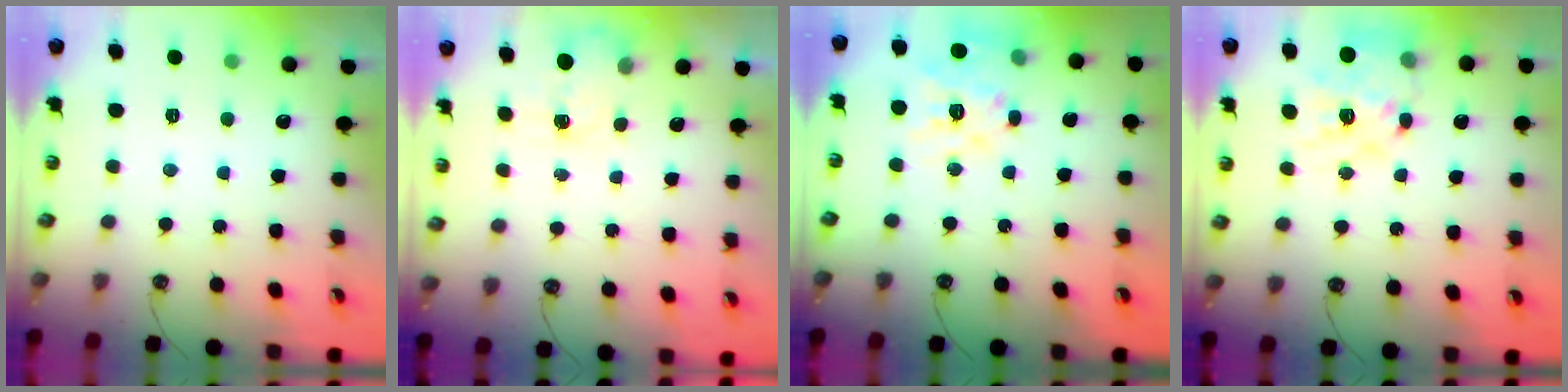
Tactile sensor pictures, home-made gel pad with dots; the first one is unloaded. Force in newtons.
{"total": 2.6, "press": 2.6, "slide": 0.4}
{"total": 15.8, "press": 15.7, "slide": 1.6}
{"total": 18.0, "press": 18.0, "slide": 1.5}